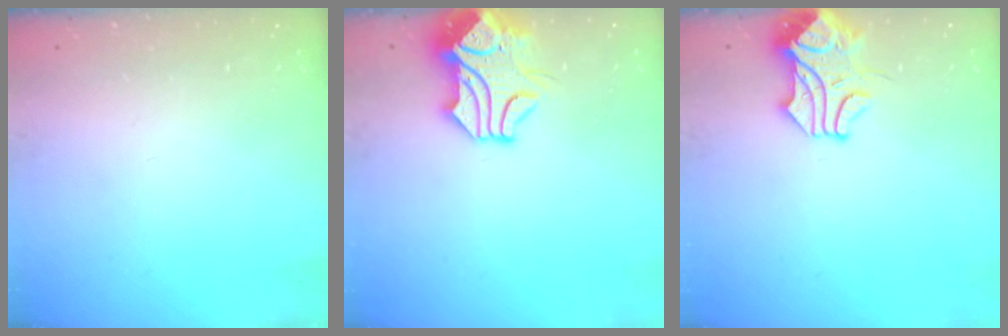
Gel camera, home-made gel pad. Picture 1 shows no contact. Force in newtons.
{"total": 1.8, "press": 1.4, "slide": 1.1}
{"total": 1.4, "press": 1.4, "slide": 0.1}